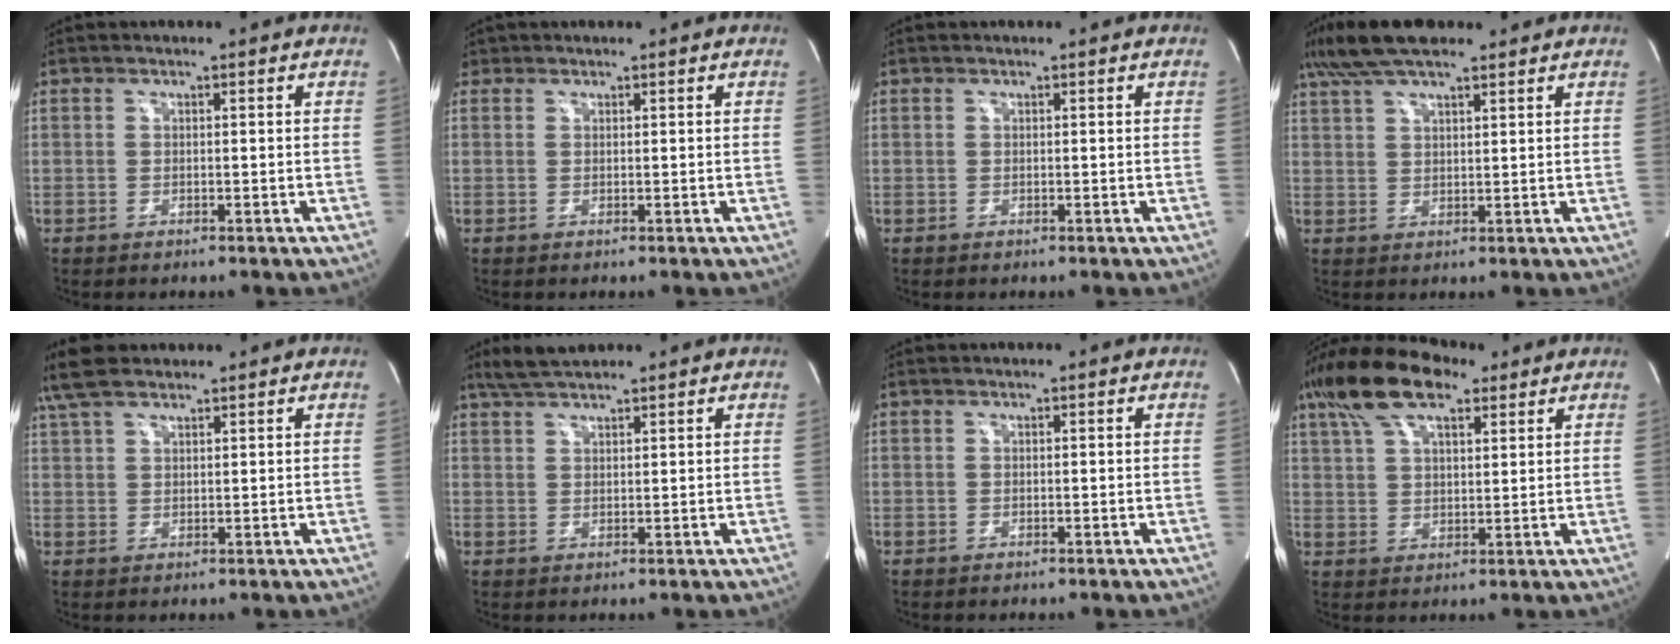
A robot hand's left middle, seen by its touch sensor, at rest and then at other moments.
{"total": 0.8, "force": [0.6, 0.6, 0.0], "torque": [0.003, 0.002, 0.009]}
{"total": 0.0}
{"total": 9.9, "force": [7.6, 2.5, 5.8], "torque": [-0.114, 0.034, 0.138]}
{"total": 7.4, "force": [5.9, 2.3, 3.7], "torque": [-0.086, 0.028, 0.119]}
{"total": 4.6, "force": [4.0, 0.7, 2.1], "torque": [-0.049, 0.017, 0.078]}
{"total": 0.0}
{"total": 13.0, "force": [8.5, 5.0, 8.6], "torque": [-0.177, 0.039, 0.157]}